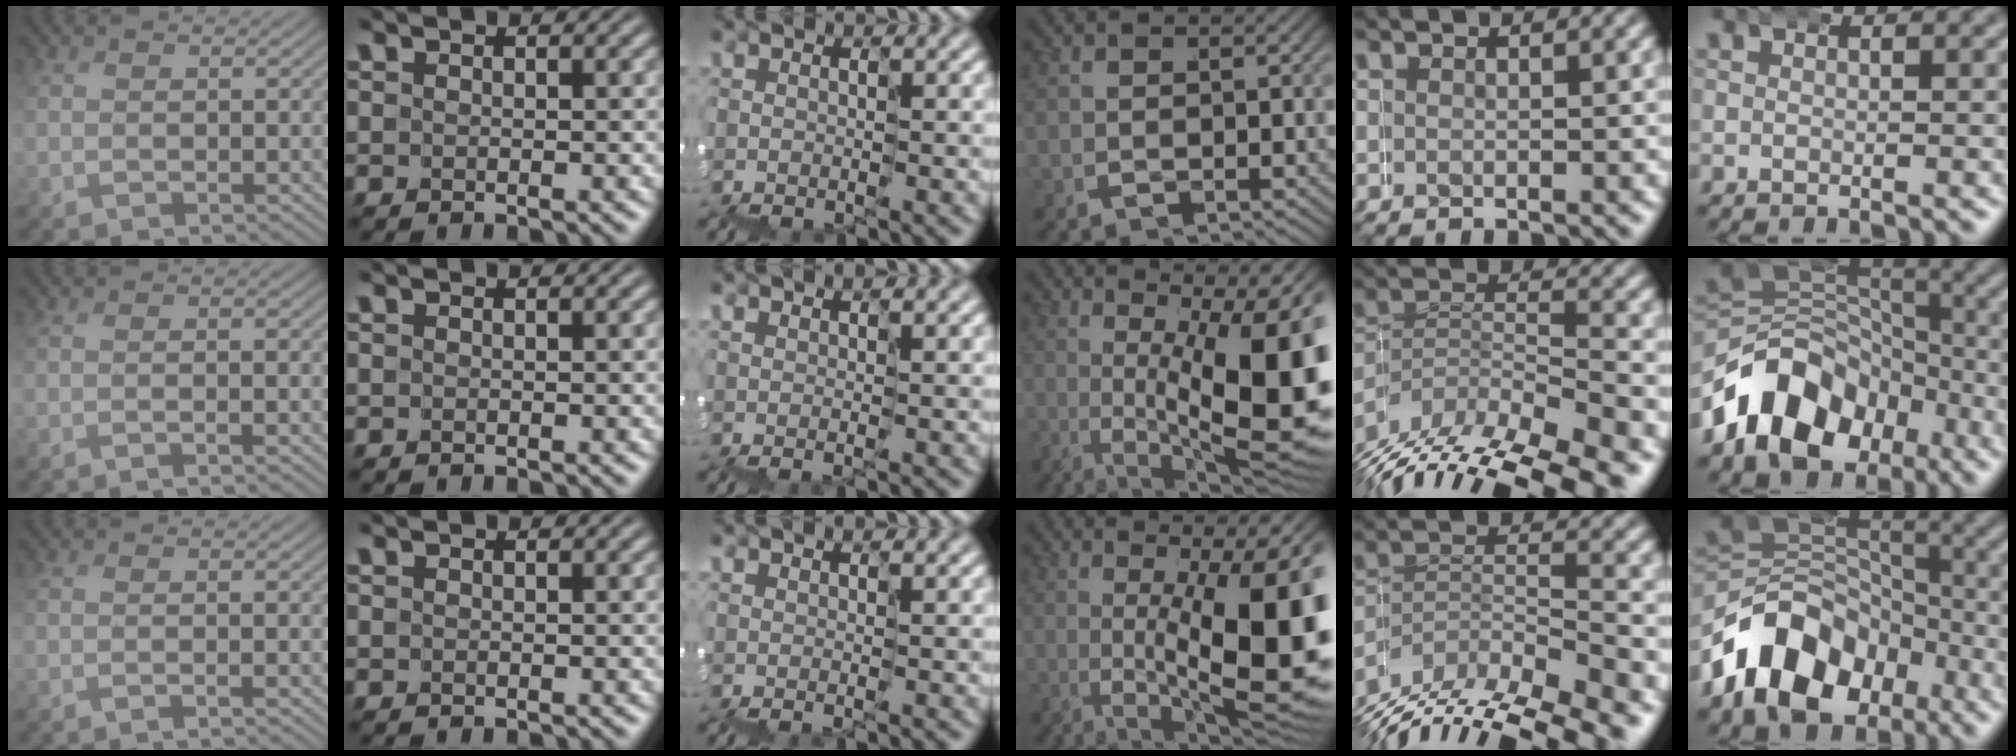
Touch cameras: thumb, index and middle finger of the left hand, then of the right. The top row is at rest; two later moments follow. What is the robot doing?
{"motion": "wrap", "object": "duck tape"}